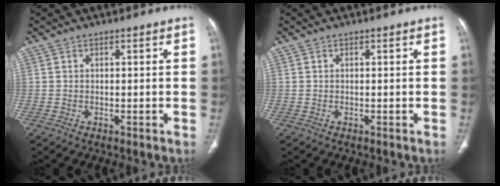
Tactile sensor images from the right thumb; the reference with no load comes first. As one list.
[{"total": 0.0}]